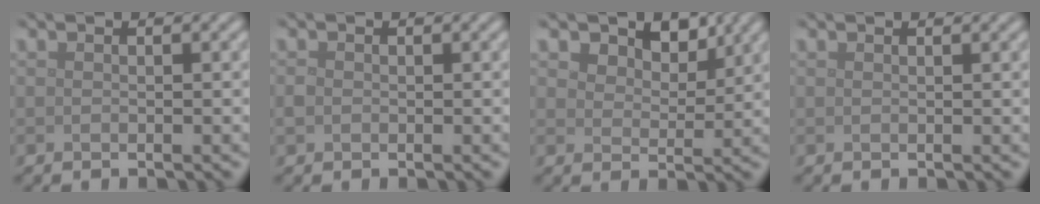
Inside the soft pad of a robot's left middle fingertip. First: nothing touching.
{"total": 0.9, "force": [0.0, 0.8, 0.3], "torque": [-0.005, -0.002, -0.003]}
{"total": 4.8, "force": [3.6, 2.4, 2.0], "torque": [-0.041, -0.022, 0.062]}
{"total": 1.1, "force": [0.9, 0.2, 0.4], "torque": [-0.002, 0.001, 0.008]}